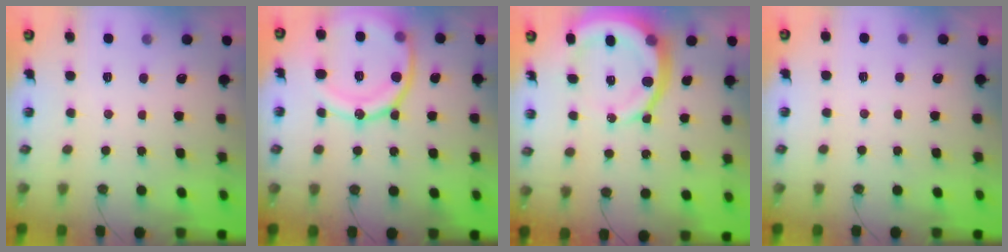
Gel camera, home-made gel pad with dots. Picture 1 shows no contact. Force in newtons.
{"total": 20.7, "press": 20.5, "slide": 2.4}
{"total": 15.2, "press": 15.1, "slide": 1.6}
{"total": 1.2, "press": 1.2, "slide": 0.1}